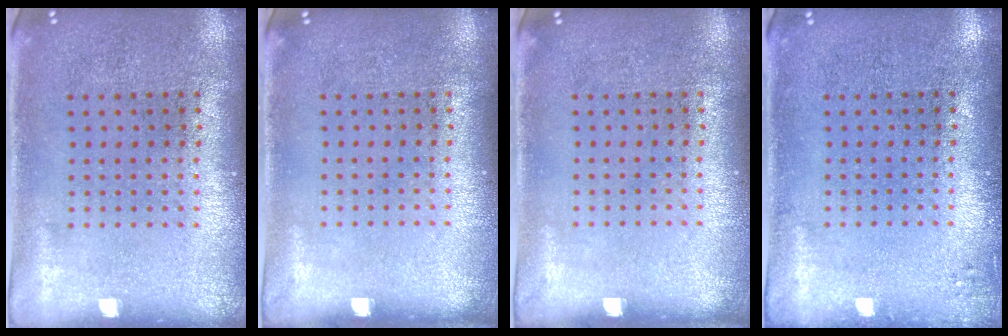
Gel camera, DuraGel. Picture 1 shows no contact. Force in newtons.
{"total": 0.0}
{"total": 0.0}
{"total": 1.0, "press": 1.0, "slide": 0.2}